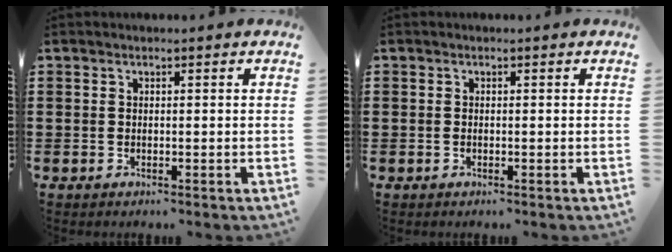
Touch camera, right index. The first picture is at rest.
{"total": 0.0}